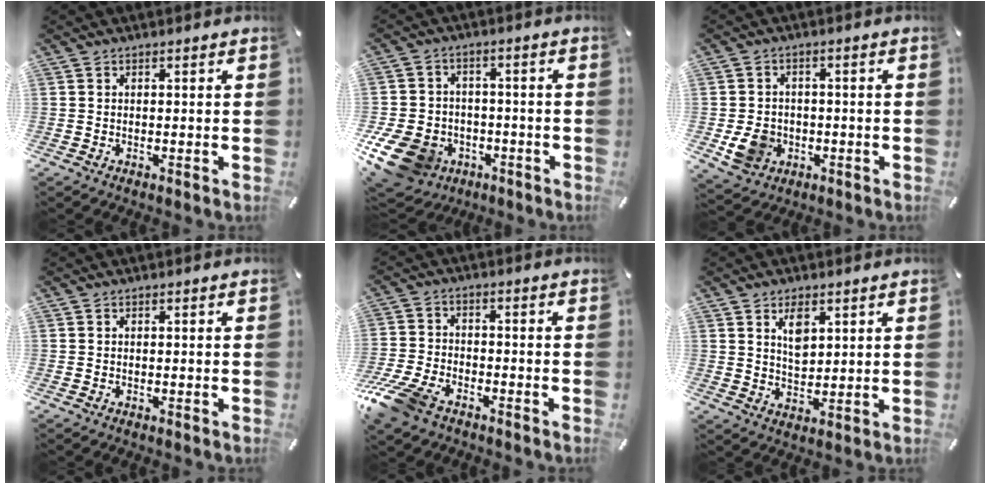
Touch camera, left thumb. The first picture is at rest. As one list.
[{"total": 12.2, "force": [-5.7, 9.3, 5.5], "torque": [-0.138, 0.033, -0.098]}, {"total": 7.5, "force": [-1.6, 6.6, 3.3], "torque": [-0.069, 0.008, -0.027]}, {"total": 0.0}, {"total": 9.9, "force": [-7.1, 5.0, 4.8], "torque": [-0.107, 0.029, -0.138]}, {"total": 5.5, "force": [2.7, 3.3, 3.4], "torque": [-0.053, -0.008, 0.044]}]